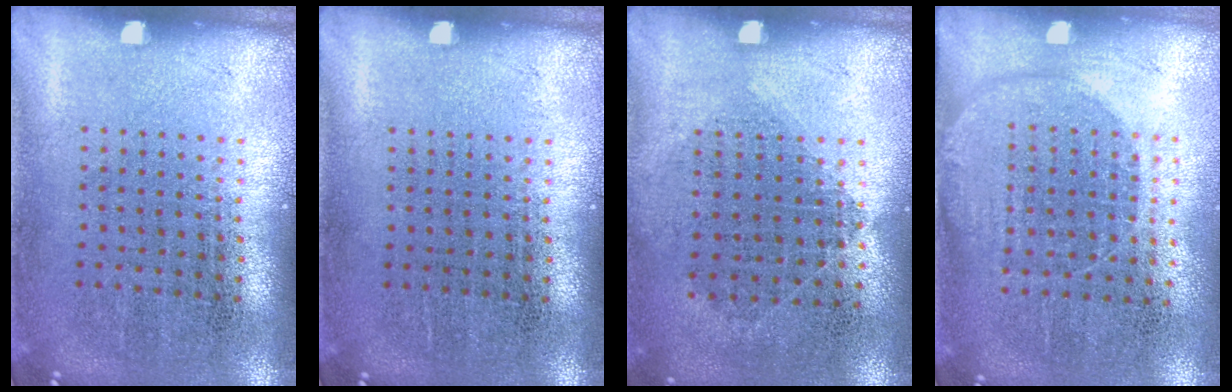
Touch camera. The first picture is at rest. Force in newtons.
{"total": 0.0}
{"total": 1.0, "press": 0.9, "slide": 0.5}
{"total": 1.5, "press": 1.4, "slide": 0.8}